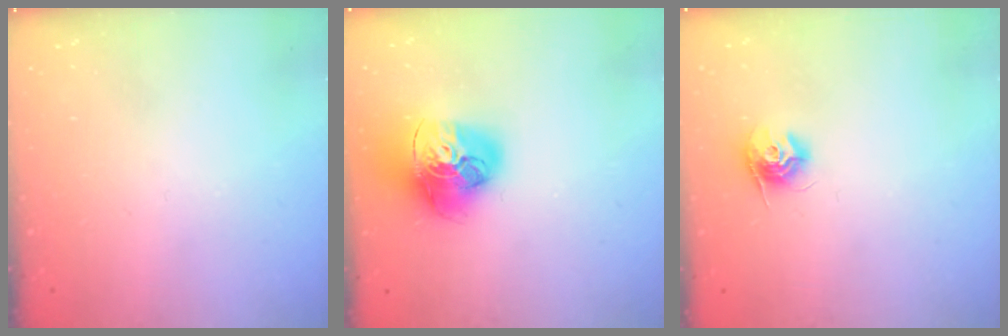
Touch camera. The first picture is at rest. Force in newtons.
{"total": 18.6, "press": 18.5, "slide": 2.1}
{"total": 9.6, "press": 9.6, "slide": 0.4}